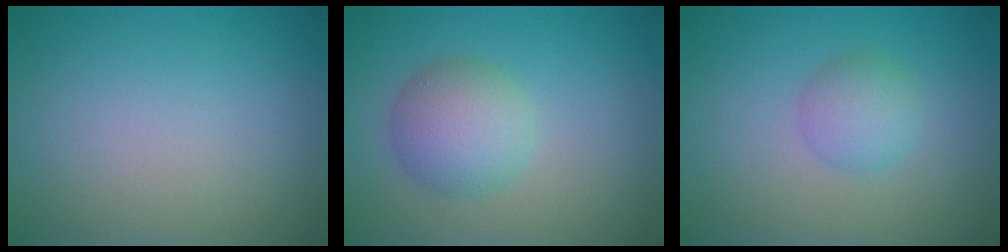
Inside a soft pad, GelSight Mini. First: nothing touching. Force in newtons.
{"total": 4.0, "press": 4.0, "slide": 0.1}
{"total": 2.5, "press": 2.5, "slide": 0.1}